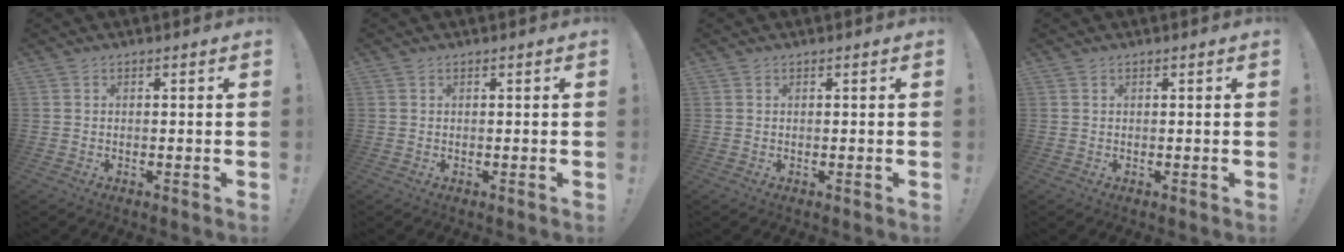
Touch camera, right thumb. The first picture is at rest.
{"total": 0.0}
{"total": 0.0}
{"total": 0.0}